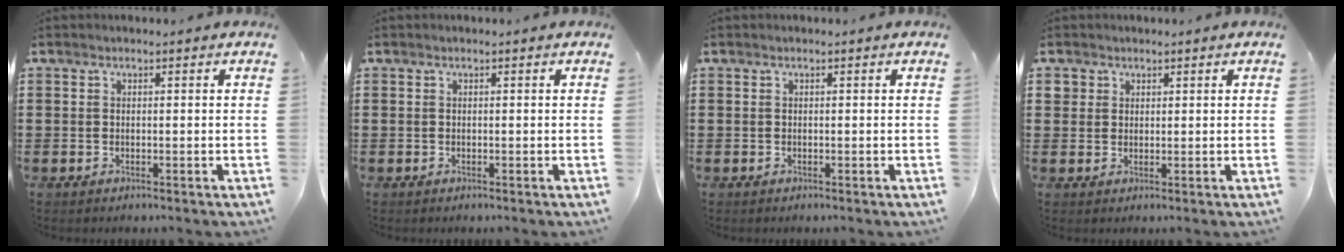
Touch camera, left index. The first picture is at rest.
{"total": 0.0}
{"total": 0.0}
{"total": 2.0, "force": [1.2, 1.6, 0.2], "torque": [-0.011, 0.007, 0.023]}